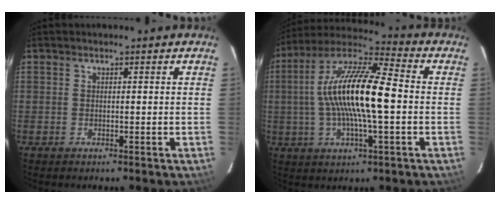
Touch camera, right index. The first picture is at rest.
{"total": 17.7, "force": [-0.2, 3.9, 17.2], "torque": [-0.322, 0.014, -0.018]}